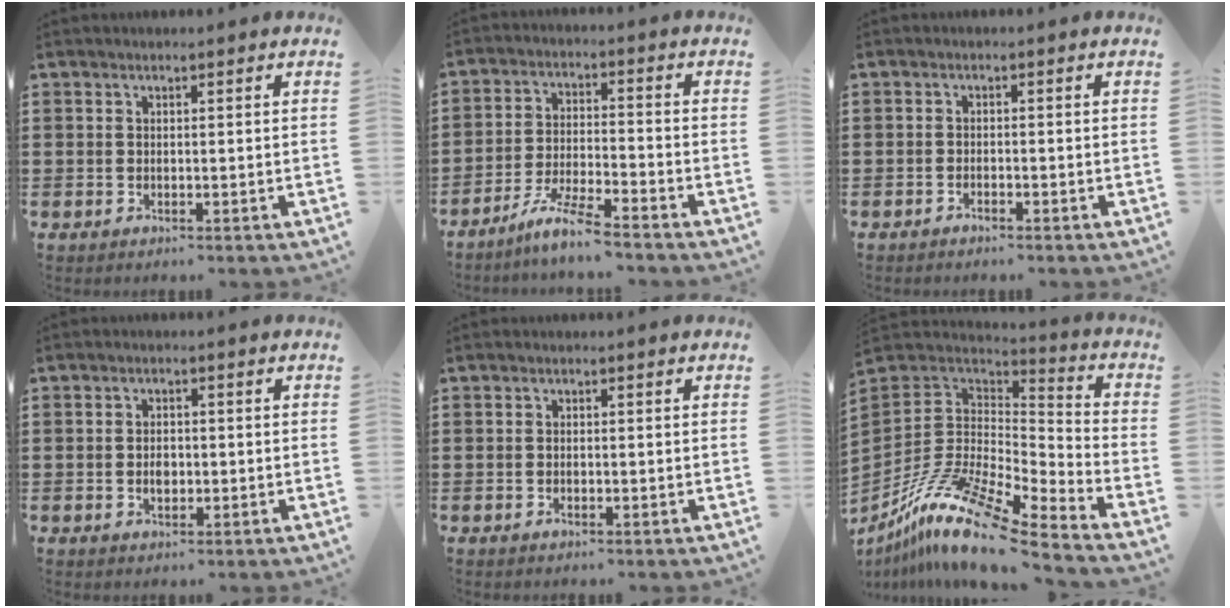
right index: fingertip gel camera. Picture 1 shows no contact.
{"total": 6.5, "force": [-5.7, -0.4, 3.0], "torque": [-0.070, -0.012, -0.112]}
{"total": 1.0, "force": [-0.9, -0.1, 0.2], "torque": [-0.008, -0.005, -0.017]}
{"total": 2.4, "force": [-0.4, 1.5, 1.9], "torque": [-0.029, 0.000, -0.009]}
{"total": 0.7, "force": [-0.3, 0.3, 0.6], "torque": [-0.013, -0.004, -0.005]}
{"total": 14.4, "force": [-10.0, 2.9, 10.0], "torque": [-0.206, 0.010, -0.191]}